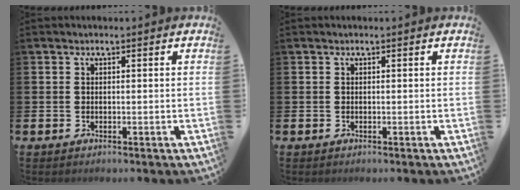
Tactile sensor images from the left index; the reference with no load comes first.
{"total": 0.0}